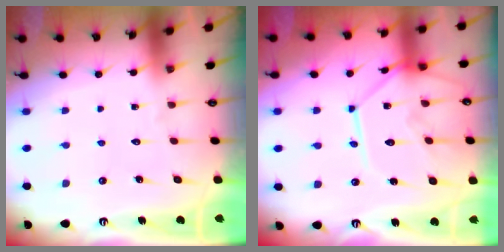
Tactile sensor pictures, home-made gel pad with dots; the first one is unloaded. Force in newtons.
{"total": 15.5, "press": 15.4, "slide": 1.2}